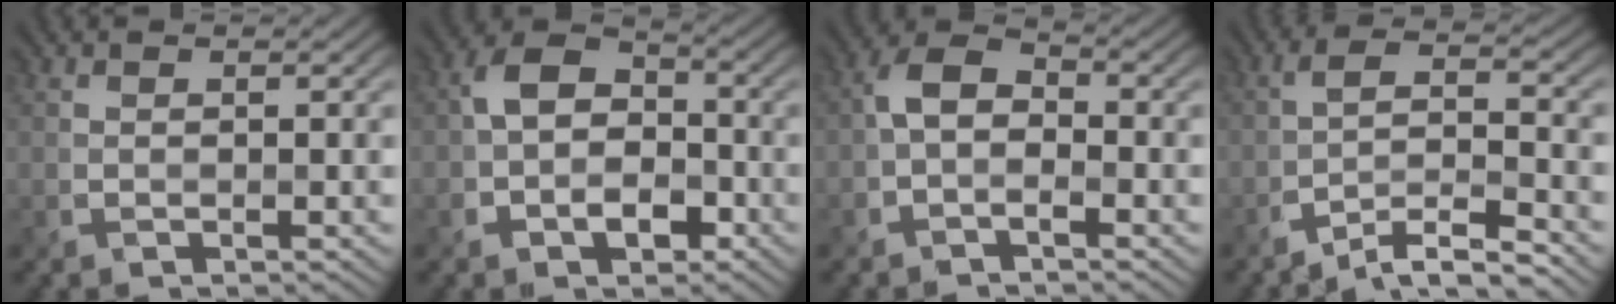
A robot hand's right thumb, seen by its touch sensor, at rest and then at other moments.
{"total": 6.2, "force": [-1.8, 4.5, 3.9], "torque": [-0.071, 0.005, -0.037]}
{"total": 3.3, "force": [-1.2, 1.9, 2.4], "torque": [-0.053, 0.013, -0.030]}
{"total": 6.9, "force": [-5.0, 1.3, 4.6], "torque": [-0.071, 0.015, -0.094]}